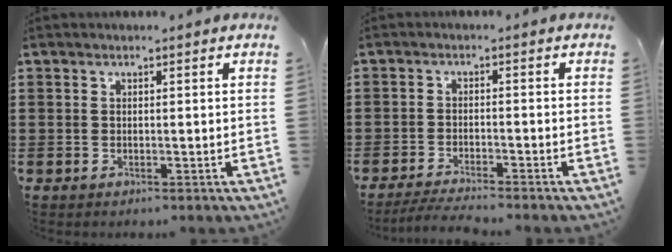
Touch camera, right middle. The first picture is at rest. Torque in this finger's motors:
{"motor_torque": [0.14, -0.05, 0.06, 0.03]}